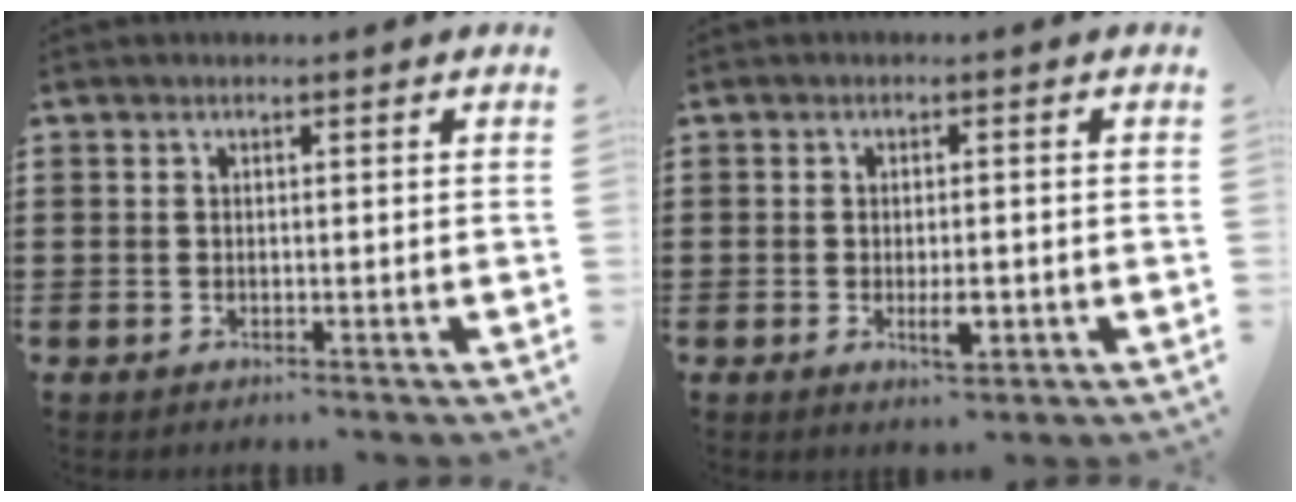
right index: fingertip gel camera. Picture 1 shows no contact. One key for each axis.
{"total": 3.3, "fx": -0.9, "fy": 1.2, "fz": 2.9, "tx": -0.050, "ty": 0.001, "tz": -0.014}